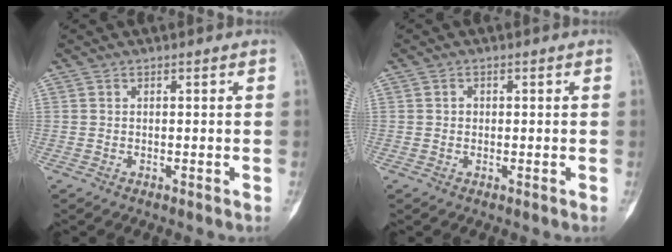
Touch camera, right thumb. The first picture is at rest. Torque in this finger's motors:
{"motor_torque": [-0.21, 0.21, -0.11, -0.08, 0.06]}